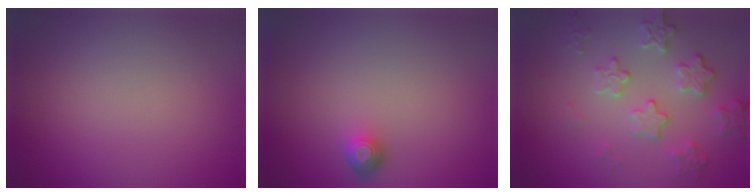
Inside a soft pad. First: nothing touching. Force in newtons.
{"total": 1.4, "press": 1.1, "slide": 0.9}
{"total": 4.1, "press": 3.1, "slide": 2.6}